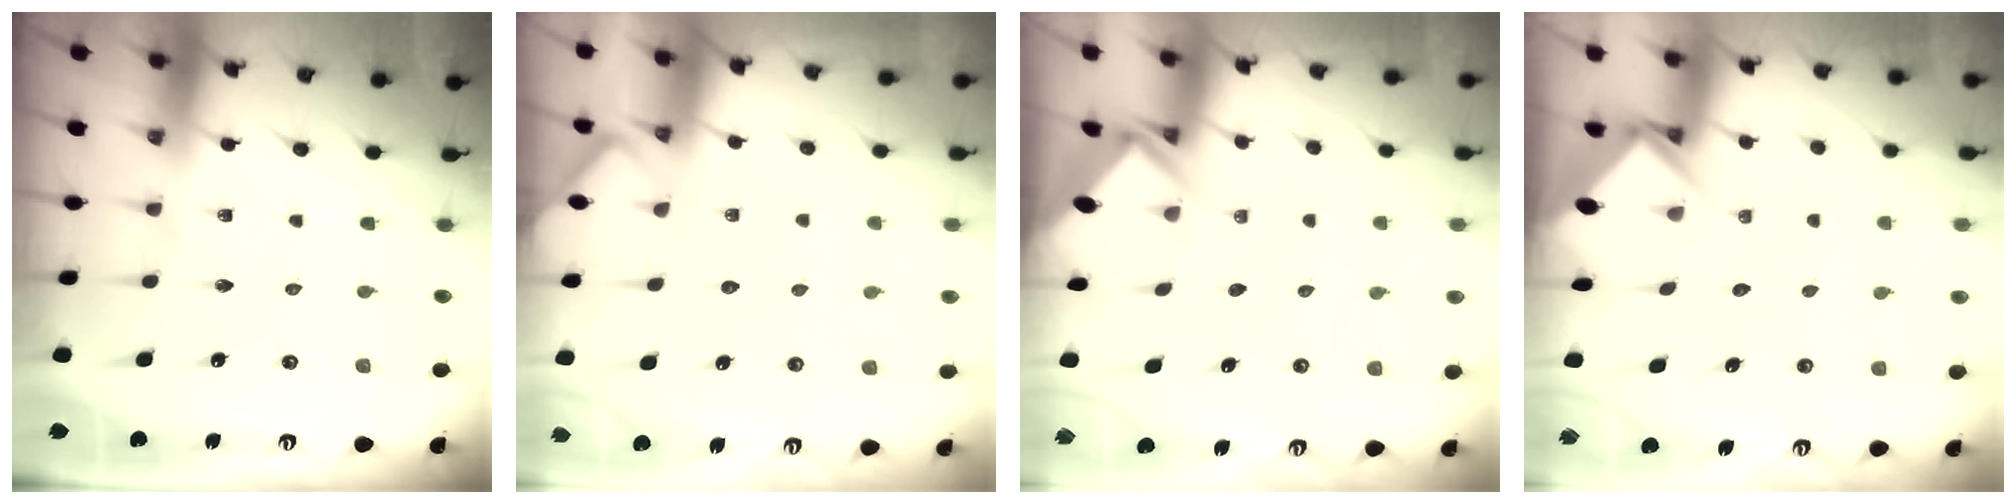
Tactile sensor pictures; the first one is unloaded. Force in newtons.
{"total": 4.4, "press": 4.4, "slide": 0.5}
{"total": 2.6, "press": 2.6, "slide": 0.2}
{"total": 3.9, "press": 3.9, "slide": 0.3}